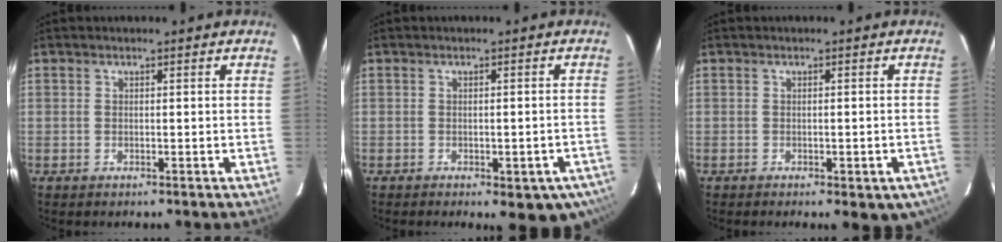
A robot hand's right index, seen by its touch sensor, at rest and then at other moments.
{"total": 9.7, "force": [-6.1, 3.8, 6.5], "torque": [-0.080, -0.014, -0.066]}
{"total": 6.4, "force": [-3.9, 2.4, 4.5], "torque": [-0.055, -0.014, -0.042]}